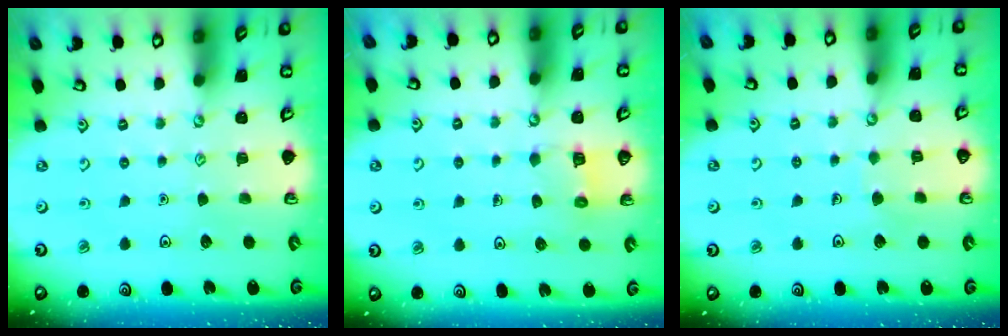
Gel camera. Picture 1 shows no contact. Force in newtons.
{"total": 5.7, "press": 5.7, "slide": 0.3}
{"total": 3.6, "press": 3.6, "slide": 0.2}